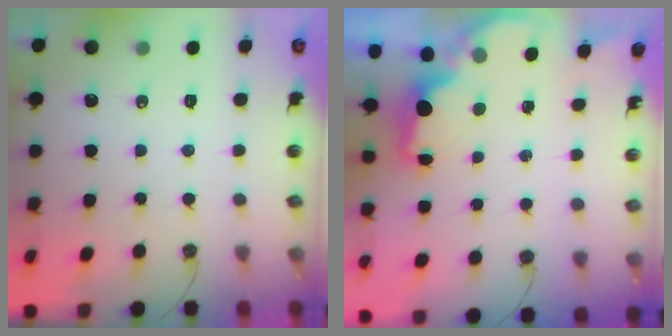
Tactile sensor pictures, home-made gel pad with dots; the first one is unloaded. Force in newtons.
{"total": 2.4, "press": 2.2, "slide": 0.8}